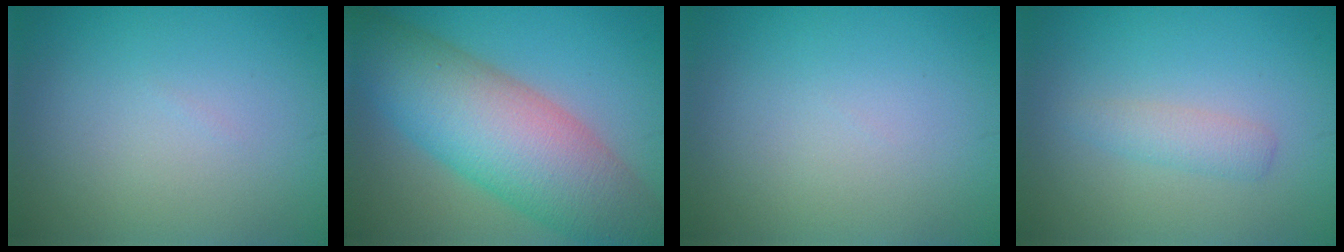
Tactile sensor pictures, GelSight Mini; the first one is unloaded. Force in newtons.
{"total": 11.2, "press": 11.2, "slide": 0.4}
{"total": 0.0}
{"total": 1.7, "press": 1.7, "slide": 0.1}